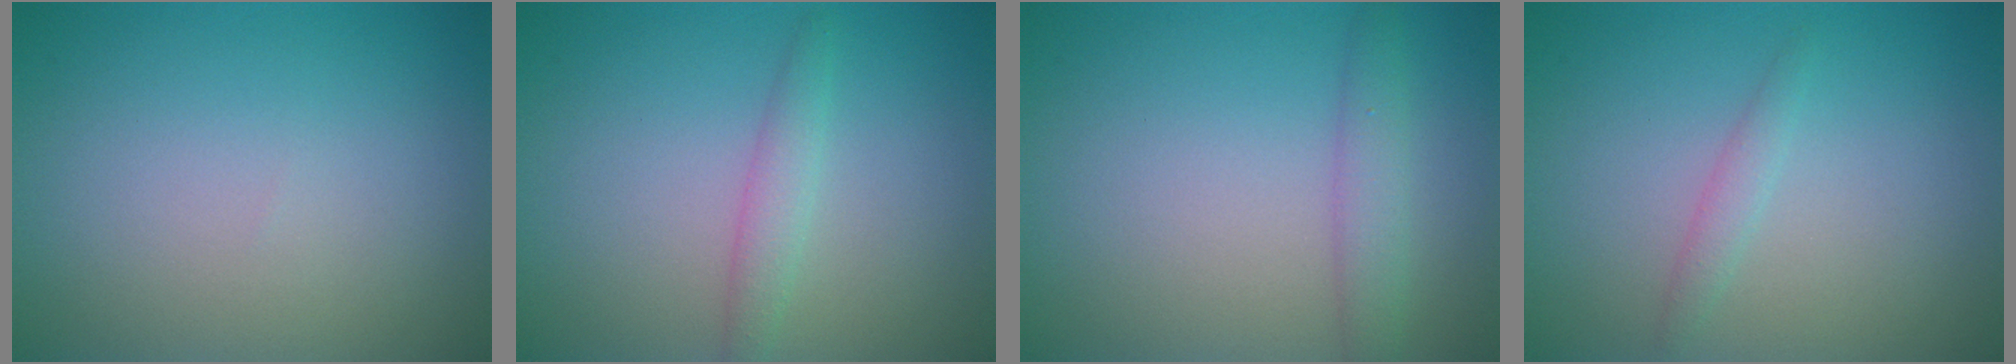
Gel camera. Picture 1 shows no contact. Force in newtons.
{"total": 1.7, "press": 1.7, "slide": 0.0}
{"total": 2.2, "press": 2.2, "slide": 0.1}
{"total": 1.1, "press": 1.1, "slide": 0.0}